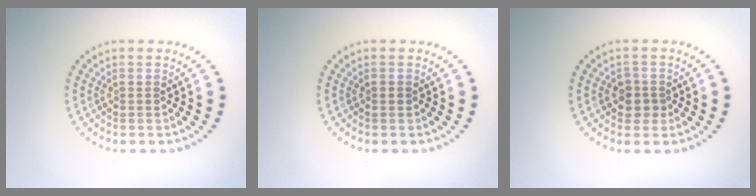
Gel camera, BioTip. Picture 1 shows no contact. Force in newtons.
{"total": 0.5, "press": 0.5, "slide": 0.0}
{"total": 1.9, "press": 1.7, "slide": 0.6}